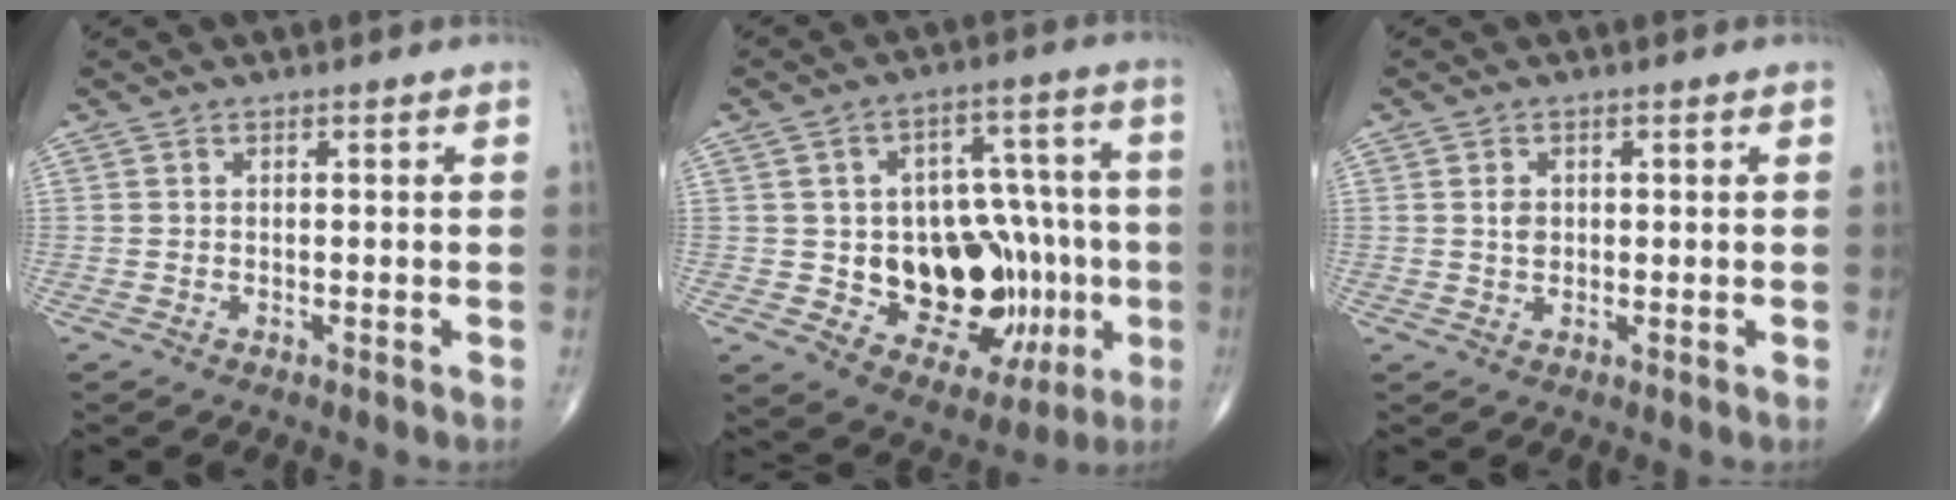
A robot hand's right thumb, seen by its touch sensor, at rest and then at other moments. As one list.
[{"total": 21.6, "force": [-3.7, 13.7, 16.2], "torque": [-0.165, 0.021, -0.032]}, {"total": 1.8, "force": [0.3, 1.4, 1.2], "torque": [-0.014, -0.002, 0.006]}]